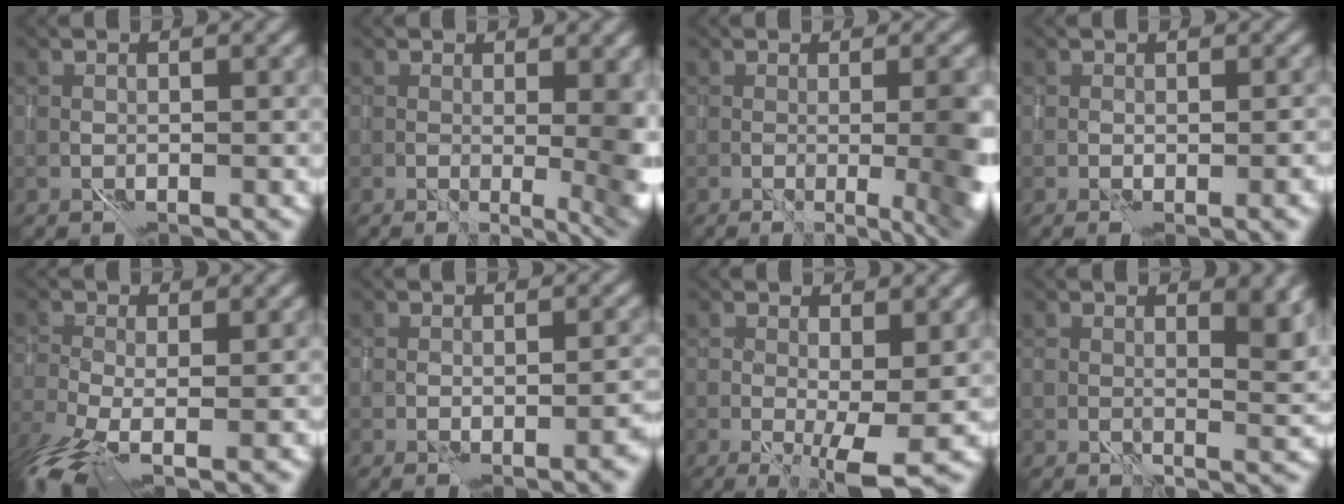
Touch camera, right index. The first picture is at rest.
{"total": 7.3, "force": [0.8, 2.8, 6.7], "torque": [-0.036, 0.001, 0.024]}
{"total": 8.7, "force": [-0.6, 3.2, 8.1], "torque": [-0.064, -0.001, 0.015]}
{"total": 2.6, "force": [-0.6, 0.8, 2.4], "torque": [-0.032, -0.004, 0.004]}
{"total": 6.0, "force": [-2.2, 2.5, 5.0], "torque": [-0.094, -0.020, -0.036]}
{"total": 2.7, "force": [-1.0, 0.7, 2.4], "torque": [-0.032, 0.000, -0.003]}
{"total": 3.5, "force": [0.5, 0.4, 3.4], "torque": [-0.060, -0.003, 0.012]}
{"total": 4.5, "force": [2.8, 1.0, 3.4], "torque": [-0.032, 0.004, 0.047]}